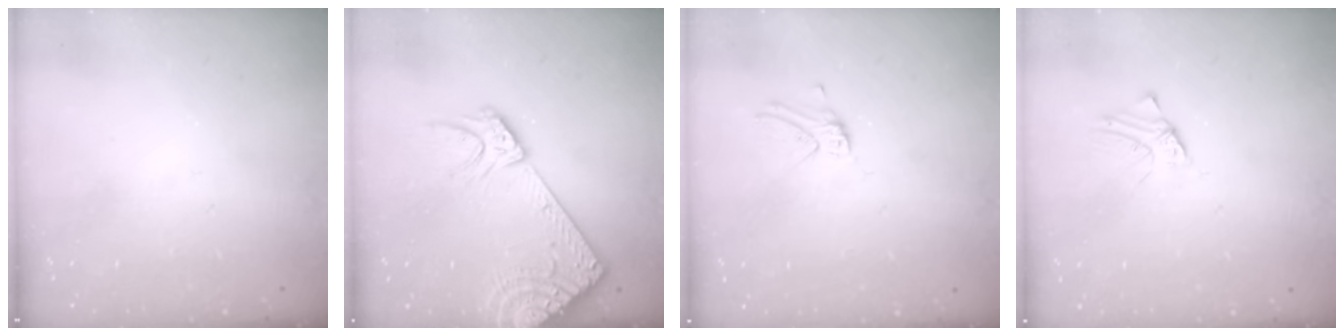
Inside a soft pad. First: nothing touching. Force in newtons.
{"total": 14.2, "press": 13.9, "slide": 3.0}
{"total": 3.0, "press": 3.0, "slide": 0.3}
{"total": 1.2, "press": 1.2, "slide": 0.0}